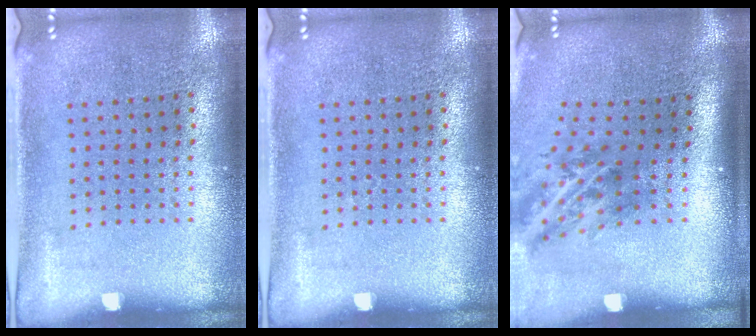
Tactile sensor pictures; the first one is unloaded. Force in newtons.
{"total": 0.0}
{"total": 1.9, "press": 1.2, "slide": 1.4}